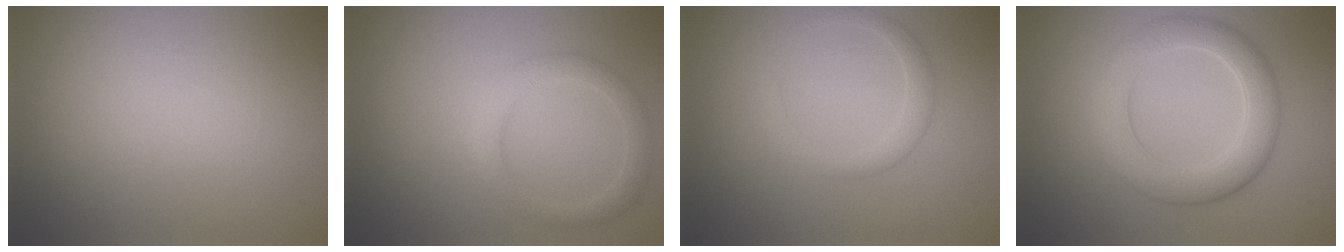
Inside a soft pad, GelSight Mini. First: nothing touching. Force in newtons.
{"total": 2.3, "press": 2.3, "slide": 0.1}
{"total": 2.0, "press": 2.0, "slide": 0.1}
{"total": 5.3, "press": 5.3, "slide": 0.3}